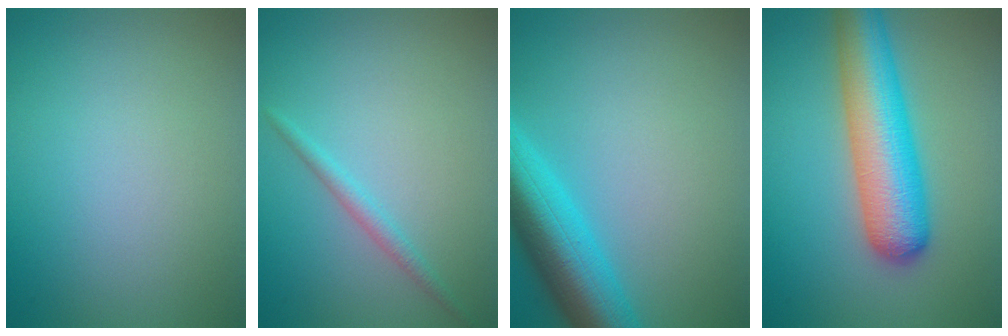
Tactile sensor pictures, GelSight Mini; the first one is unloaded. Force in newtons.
{"total": 1.4, "press": 1.4, "slide": 0.0}
{"total": 7.7, "press": 7.7, "slide": 0.4}
{"total": 7.9, "press": 7.8, "slide": 0.4}